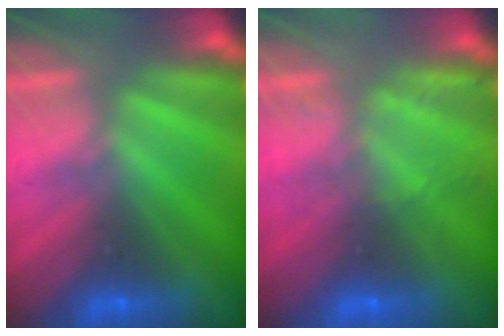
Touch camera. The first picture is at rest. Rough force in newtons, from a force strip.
{"total": 2.2}